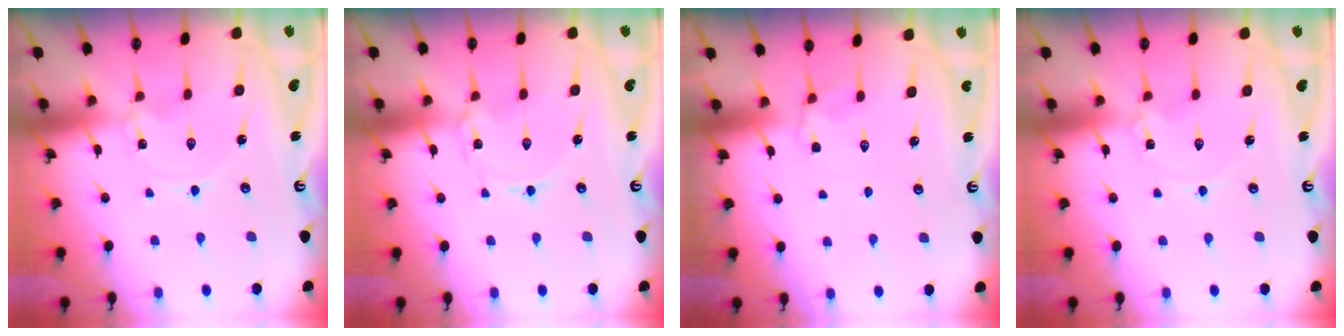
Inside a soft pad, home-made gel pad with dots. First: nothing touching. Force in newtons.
{"total": 1.4, "press": 1.4, "slide": 0.2}
{"total": 2.3, "press": 2.0, "slide": 1.2}
{"total": 1.9, "press": 1.9, "slide": 0.3}